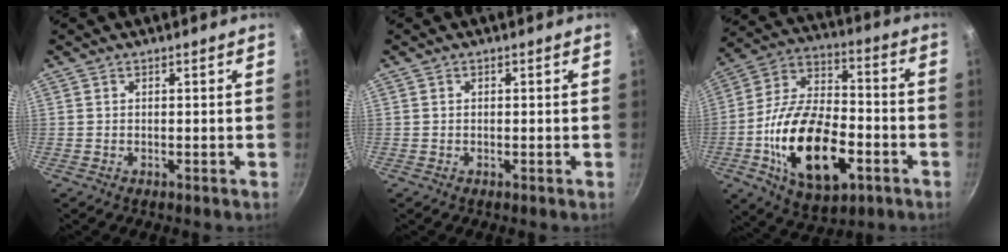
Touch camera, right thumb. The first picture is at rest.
{"total": 0.0}
{"total": 22.8, "force": [-6.9, 12.3, 17.8], "torque": [-0.308, 0.034, -0.119]}